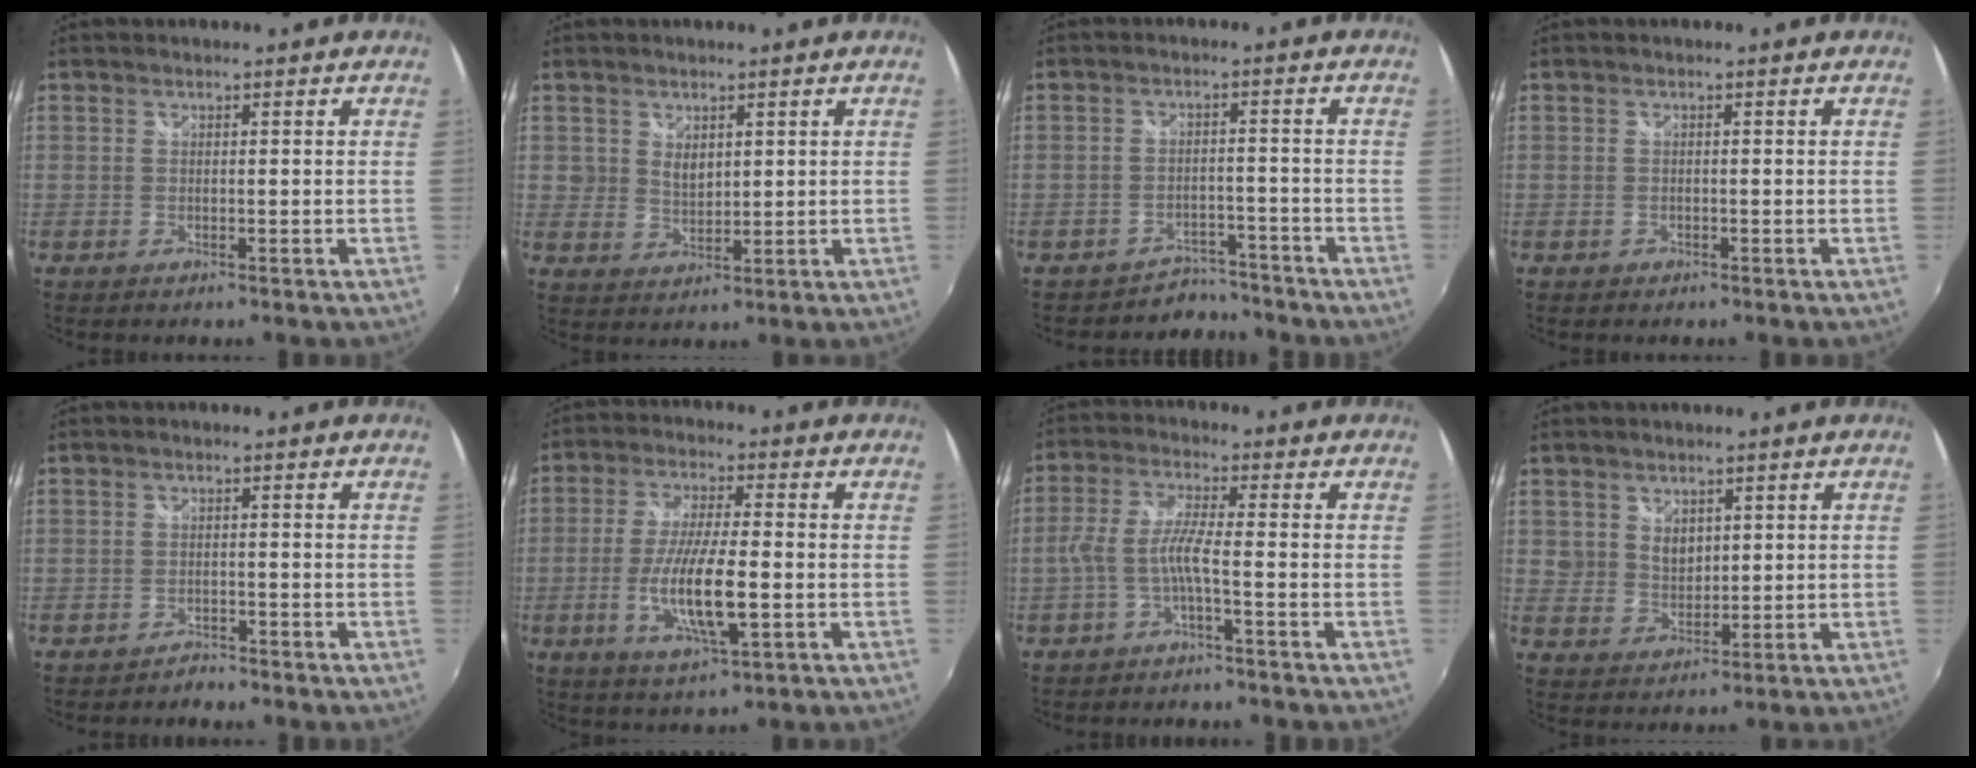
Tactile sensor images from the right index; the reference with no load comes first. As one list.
[{"total": 3.6, "force": [1.6, 2.8, 1.6], "torque": [-0.021, -0.002, 0.030]}, {"total": 5.9, "force": [-5.3, 2.4, -0.8], "torque": [0.012, 0.016, -0.078]}, {"total": 0.8, "force": [-0.6, 0.6, 0.0], "torque": [-0.001, -0.003, -0.009]}, {"total": 2.0, "force": [-1.8, 0.7, 0.0], "torque": [-0.003, -0.004, -0.032]}, {"total": 11.8, "force": [-2.8, 2.5, 11.2], "torque": [-0.220, -0.013, -0.052]}, {"total": 5.0, "force": [-2.3, 0.0, 4.4], "torque": [-0.106, 0.006, -0.040]}, {"total": 4.7, "force": [2.0, 3.9, 1.6], "torque": [-0.022, 0.002, 0.039]}]